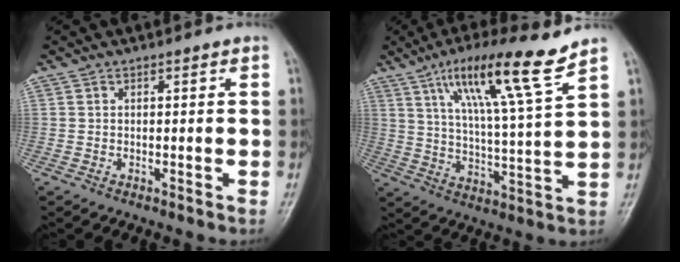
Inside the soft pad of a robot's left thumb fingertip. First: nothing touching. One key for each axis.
{"total": 14.8, "fx": 9.2, "fy": 0.5, "fz": 11.6, "tx": -0.198, "ty": -0.042, "tz": 0.158}